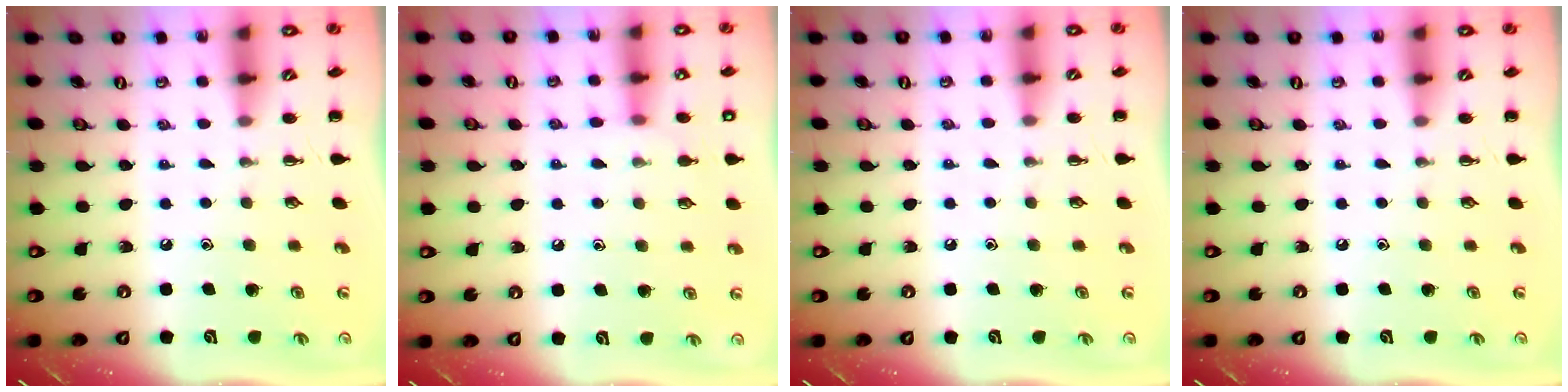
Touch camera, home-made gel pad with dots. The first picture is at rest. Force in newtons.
{"total": 6.9, "press": 6.8, "slide": 1.6}
{"total": 4.6, "press": 4.3, "slide": 1.8}
{"total": 0.0}